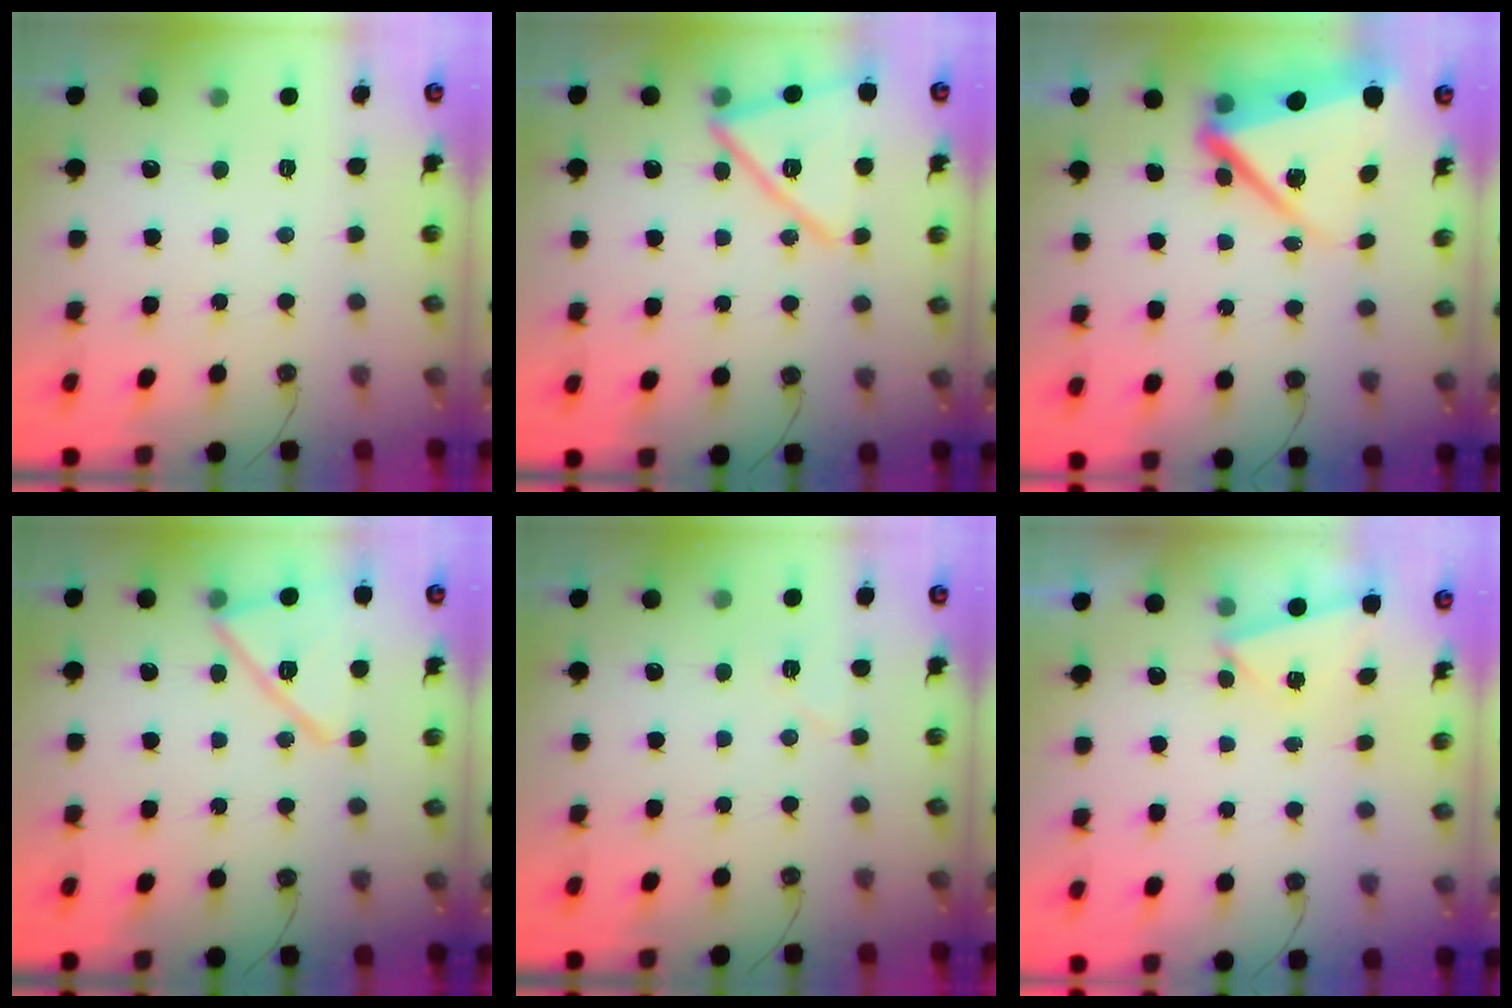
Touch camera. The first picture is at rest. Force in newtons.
{"total": 17.1, "press": 17.0, "slide": 1.0}
{"total": 11.7, "press": 11.6, "slide": 1.0}
{"total": 16.1, "press": 16.0, "slide": 2.4}
{"total": 5.6, "press": 5.0, "slide": 2.5}
{"total": 2.8, "press": 1.5, "slide": 2.3}